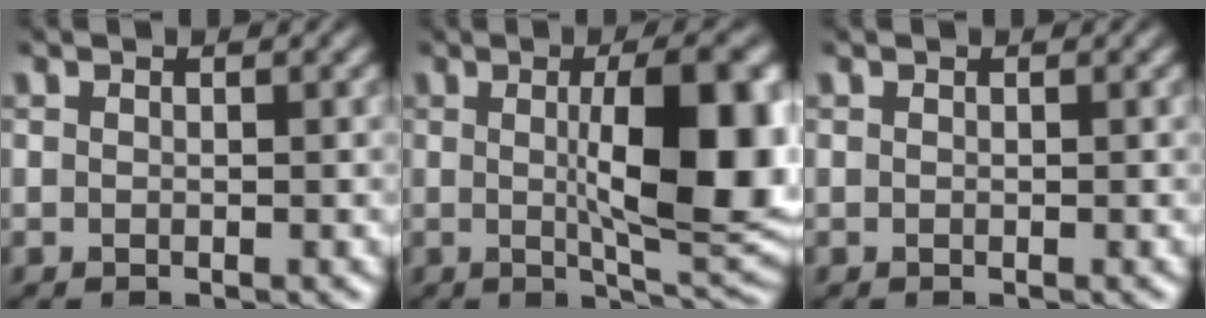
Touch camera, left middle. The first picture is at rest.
{"total": 10.7, "force": [0.7, 2.8, 10.3], "torque": [-0.134, -0.003, 0.014]}
{"total": 0.0}